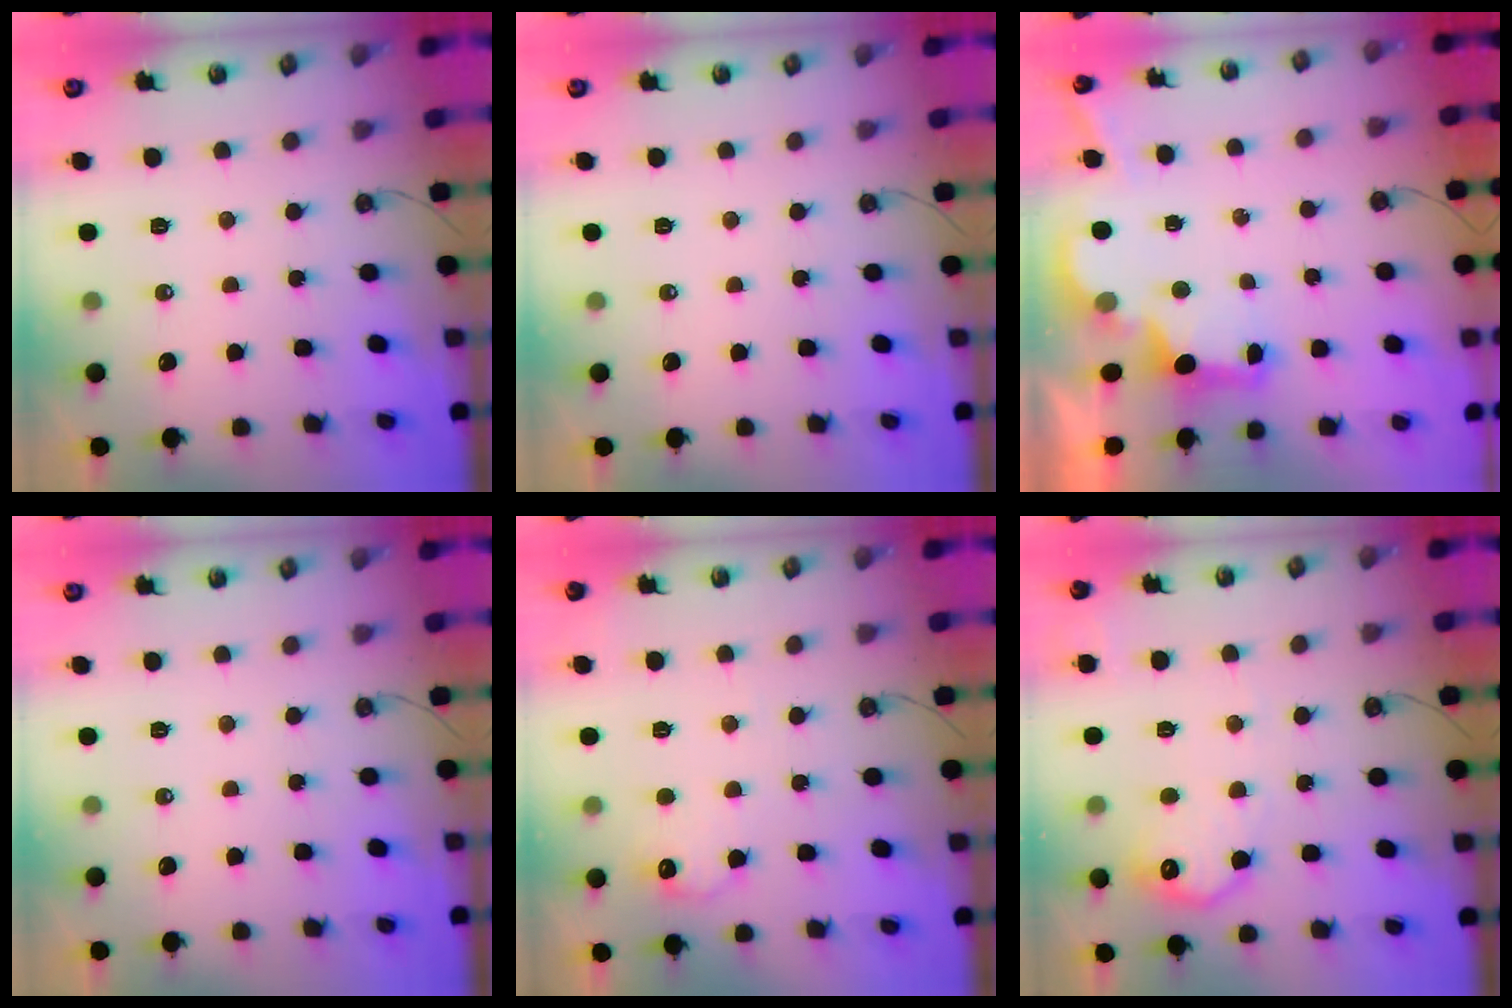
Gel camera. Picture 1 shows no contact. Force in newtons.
{"total": 0.0}
{"total": 2.9, "press": 2.8, "slide": 0.9}
{"total": 0.0}
{"total": 8.8, "press": 8.8, "slide": 0.4}
{"total": 10.8, "press": 10.8, "slide": 0.4}